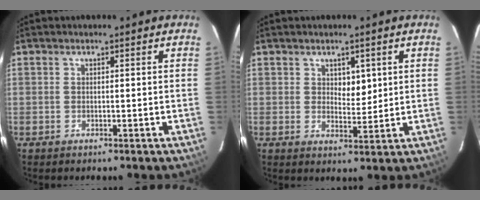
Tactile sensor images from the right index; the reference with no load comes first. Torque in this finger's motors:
{"motor_torque": [-0.09, -0.03, -0.06, 0.01]}